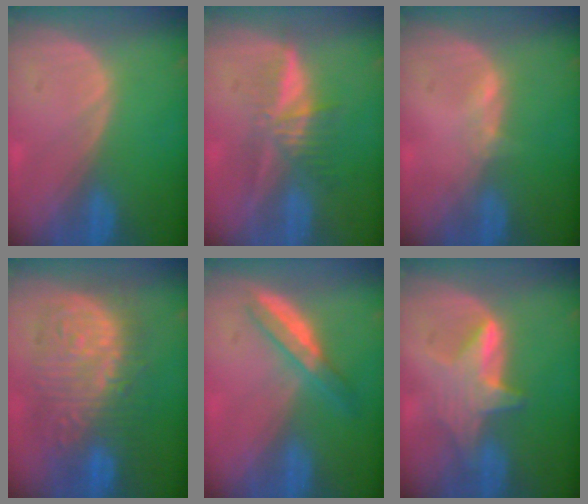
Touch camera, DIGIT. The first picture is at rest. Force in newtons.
{"total": 5.8, "press": 5.5, "slide": 2.0}
{"total": 1.1, "press": 1.1, "slide": 0.3}
{"total": 12.7, "press": 12.6, "slide": 1.4}
{"total": 5.3, "press": 4.6, "slide": 2.6}
{"total": 6.0, "press": 5.9, "slide": 0.9}